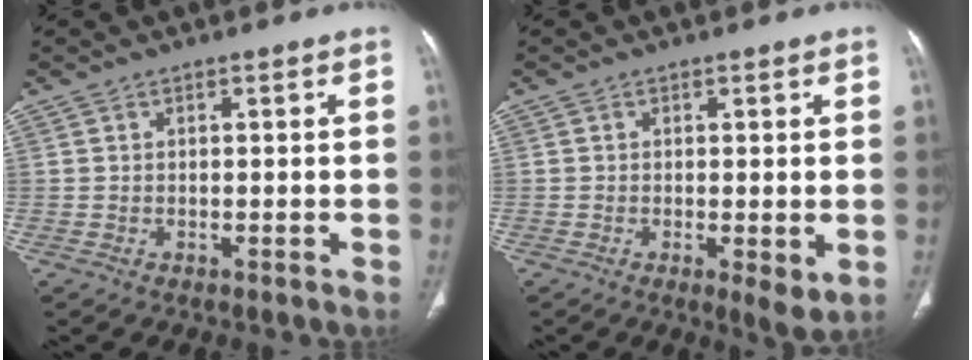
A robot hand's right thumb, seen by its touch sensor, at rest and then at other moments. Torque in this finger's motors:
{"motor_torque": [-0.20, -0.17, 0.00, -0.09, 0.00]}